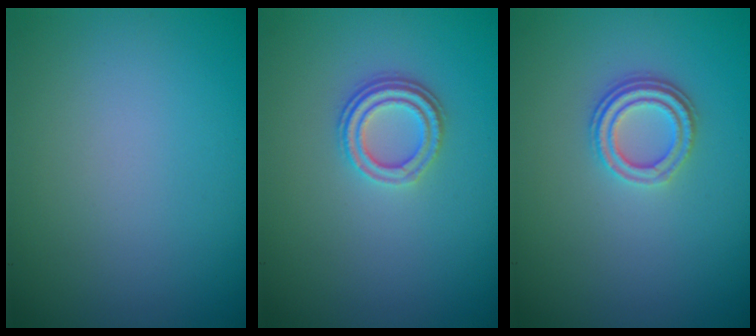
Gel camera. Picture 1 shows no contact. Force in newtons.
{"total": 2.4, "press": 2.0, "slide": 1.3}
{"total": 2.4, "press": 2.0, "slide": 1.3}